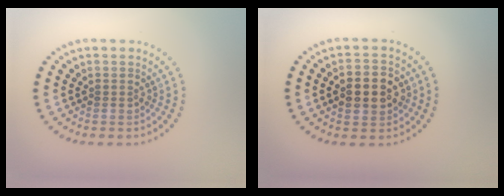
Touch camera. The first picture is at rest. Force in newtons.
{"total": 4.4, "press": 4.4, "slide": 0.3}